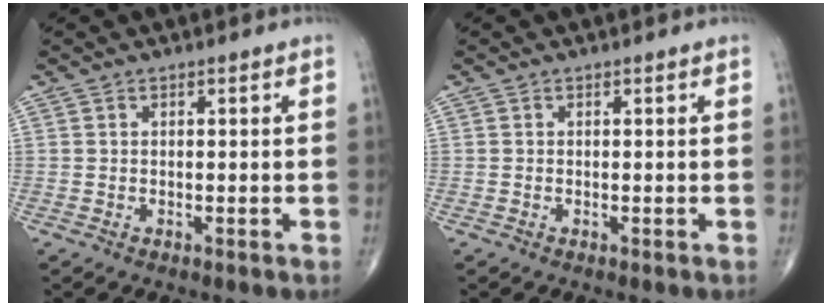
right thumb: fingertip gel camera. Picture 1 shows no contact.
{"total": 0.0}